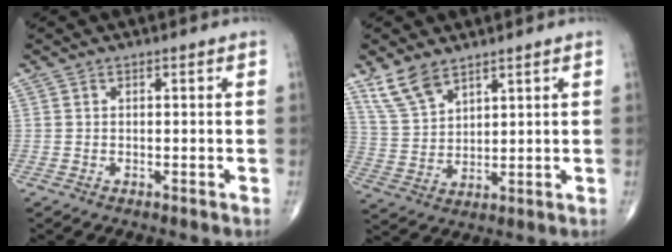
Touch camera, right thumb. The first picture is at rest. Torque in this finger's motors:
{"motor_torque": [-0.64, 0.69, 0.00, 0.00, 0.01]}